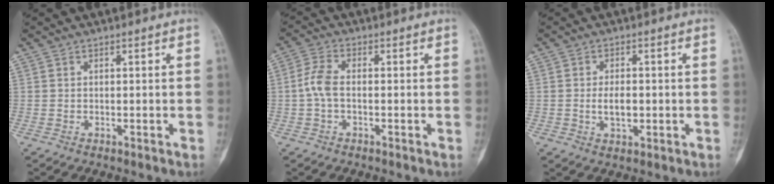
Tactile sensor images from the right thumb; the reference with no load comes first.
{"total": 4.4, "force": [-0.6, 2.2, 3.8], "torque": [-0.086, 0.011, -0.019]}
{"total": 4.0, "force": [-0.4, 2.3, 3.3], "torque": [-0.048, 0.000, -0.006]}